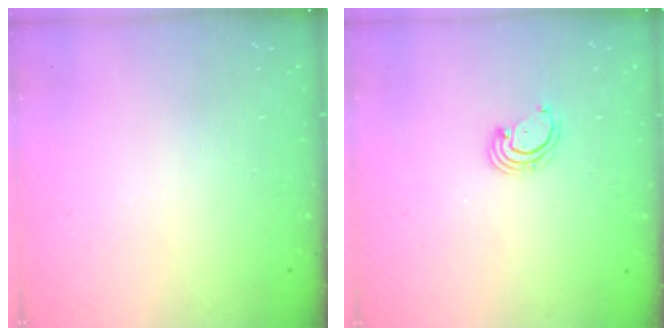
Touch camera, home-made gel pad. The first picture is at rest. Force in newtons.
{"total": 2.5, "press": 2.5, "slide": 0.3}